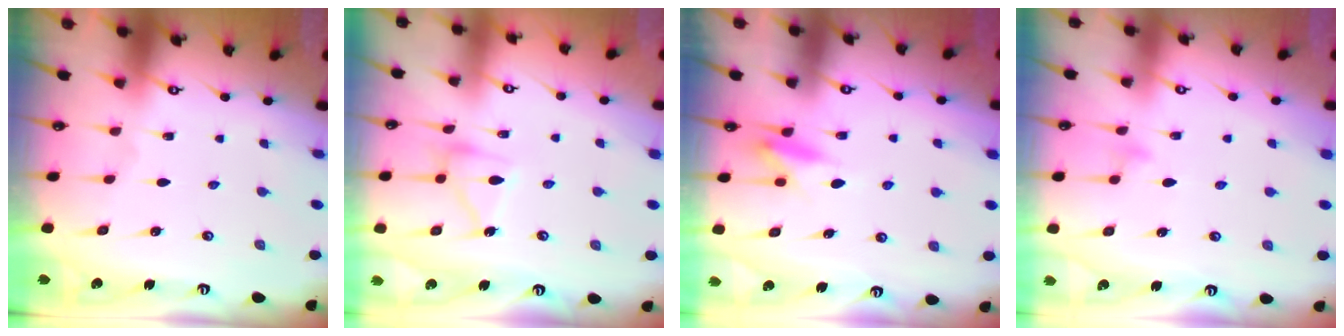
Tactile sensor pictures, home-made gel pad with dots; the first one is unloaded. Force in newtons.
{"total": 12.3, "press": 12.3, "slide": 0.7}
{"total": 6.0, "press": 6.0, "slide": 0.6}
{"total": 4.9, "press": 4.9, "slide": 0.6}